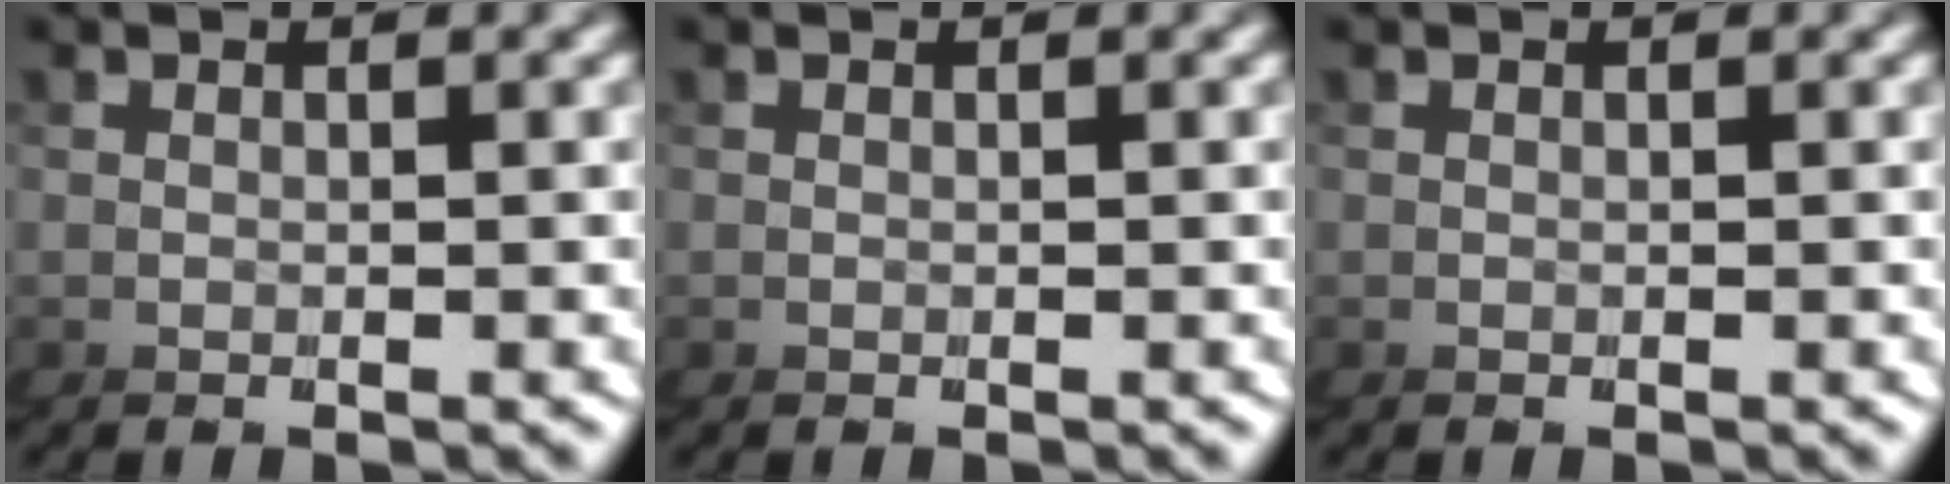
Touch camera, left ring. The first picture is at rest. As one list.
[{"total": 0.0}, {"total": 0.0}]